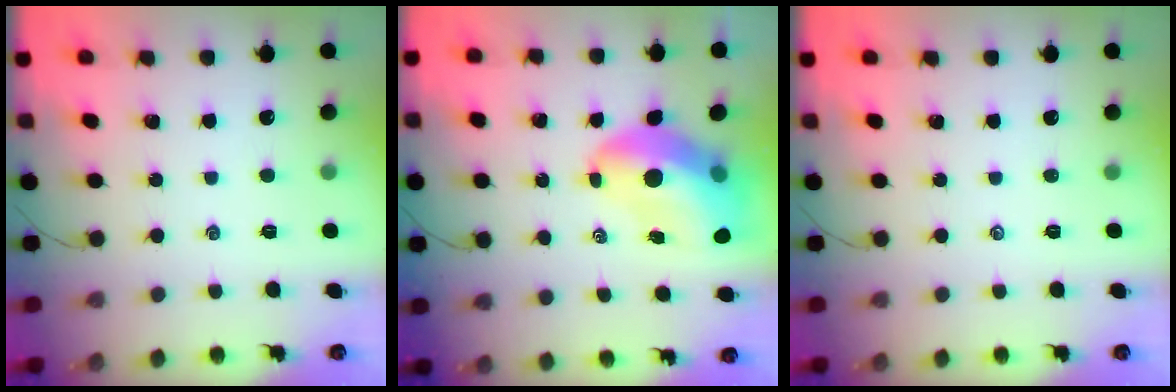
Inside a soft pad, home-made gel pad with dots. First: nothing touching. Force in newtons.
{"total": 13.9, "press": 13.4, "slide": 3.7}
{"total": 0.0}